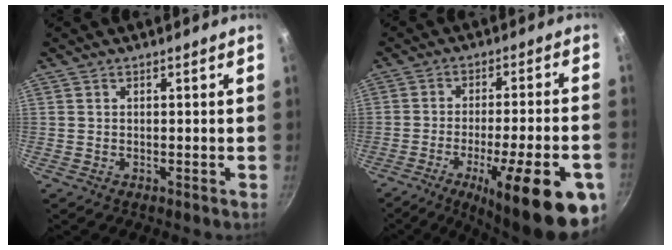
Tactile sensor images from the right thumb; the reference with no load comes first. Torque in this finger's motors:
{"motor_torque": [0.44, 1.00, 1.80, -0.97, 0.19]}